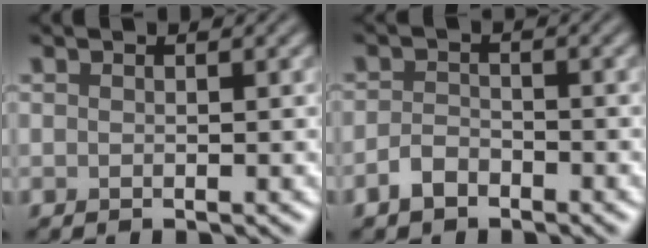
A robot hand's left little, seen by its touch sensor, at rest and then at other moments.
{"total": 2.0, "force": [-1.4, 1.1, 0.9], "torque": [-0.015, 0.004, -0.031]}